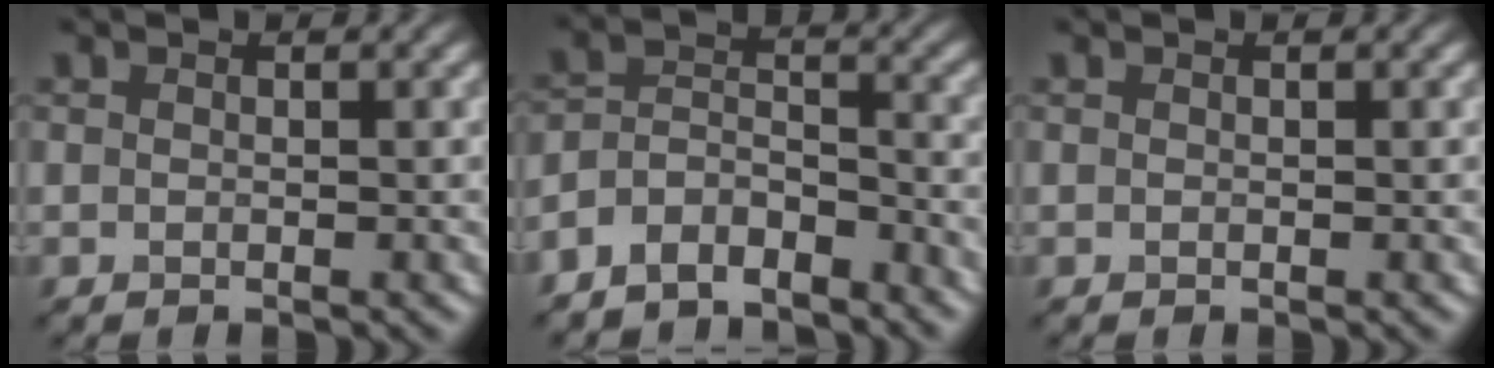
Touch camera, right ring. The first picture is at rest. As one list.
[{"total": 4.6, "force": [-3.9, 2.0, 1.6], "torque": [-0.026, 0.001, -0.082]}, {"total": 0.0}]